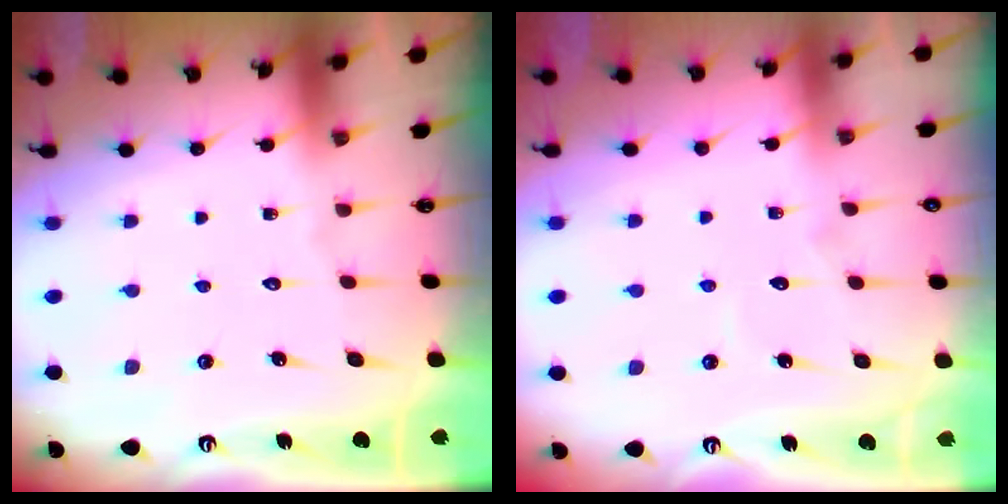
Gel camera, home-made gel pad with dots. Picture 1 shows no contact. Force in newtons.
{"total": 4.0, "press": 4.0, "slide": 0.3}